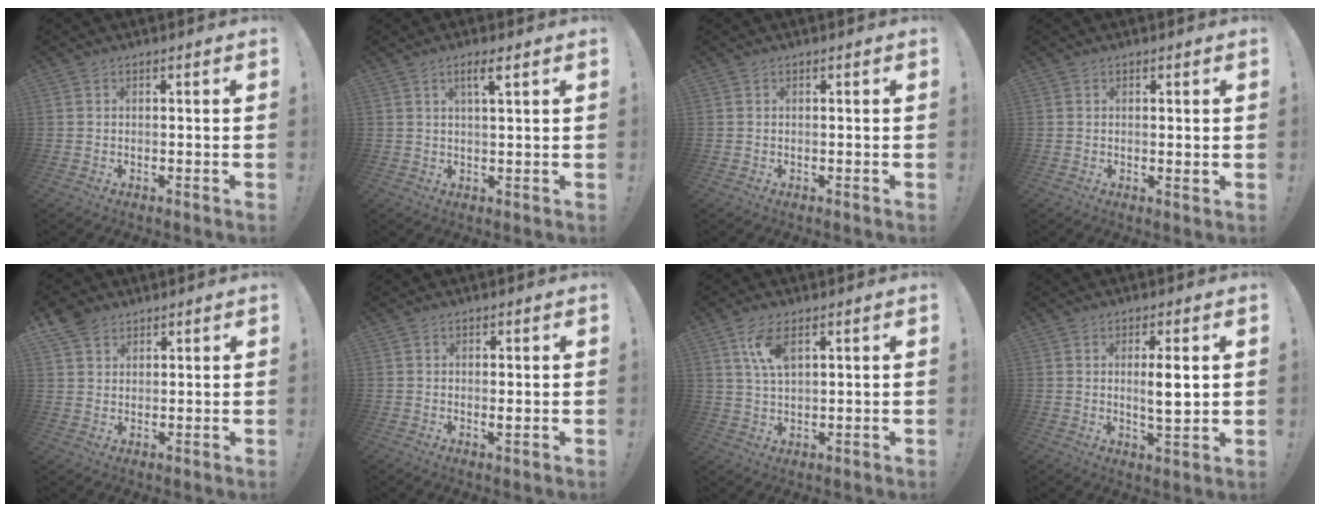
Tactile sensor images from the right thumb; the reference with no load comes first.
{"total": 3.9, "force": [2.0, 0.3, 3.3], "torque": [-0.060, 0.001, 0.029]}
{"total": 0.0}
{"total": 1.2, "force": [0.4, 0.2, 1.2], "torque": [-0.011, -0.005, 0.004]}
{"total": 5.4, "force": [3.9, 3.5, 1.4], "torque": [-0.028, -0.018, 0.077]}
{"total": 1.3, "force": [0.4, 0.2, 1.2], "torque": [-0.010, -0.009, 0.005]}
{"total": 7.4, "force": [3.6, 3.3, 5.5], "torque": [-0.099, -0.007, 0.065]}
{"total": 5.6, "force": [1.0, 0.7, 5.5], "torque": [-0.085, -0.012, 0.011]}